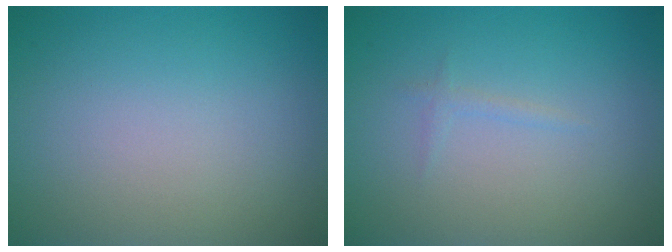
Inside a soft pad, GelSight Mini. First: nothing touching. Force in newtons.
{"total": 0.7, "press": 0.7, "slide": 0.1}